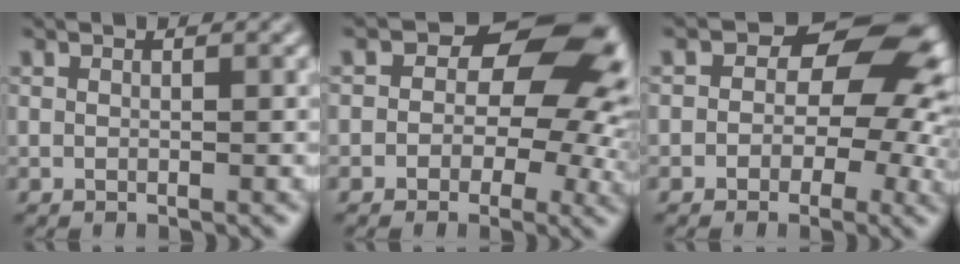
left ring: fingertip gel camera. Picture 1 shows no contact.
{"total": 10.2, "force": [1.6, 6.8, 7.5], "torque": [-0.076, 0.008, 0.017]}
{"total": 8.3, "force": [0.9, 5.8, 5.9], "torque": [-0.051, 0.006, 0.002]}